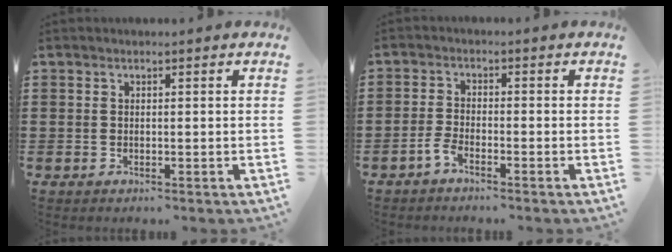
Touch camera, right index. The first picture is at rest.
{"total": 2.3, "force": [-1.9, 0.3, 1.3], "torque": [-0.039, -0.001, -0.041]}